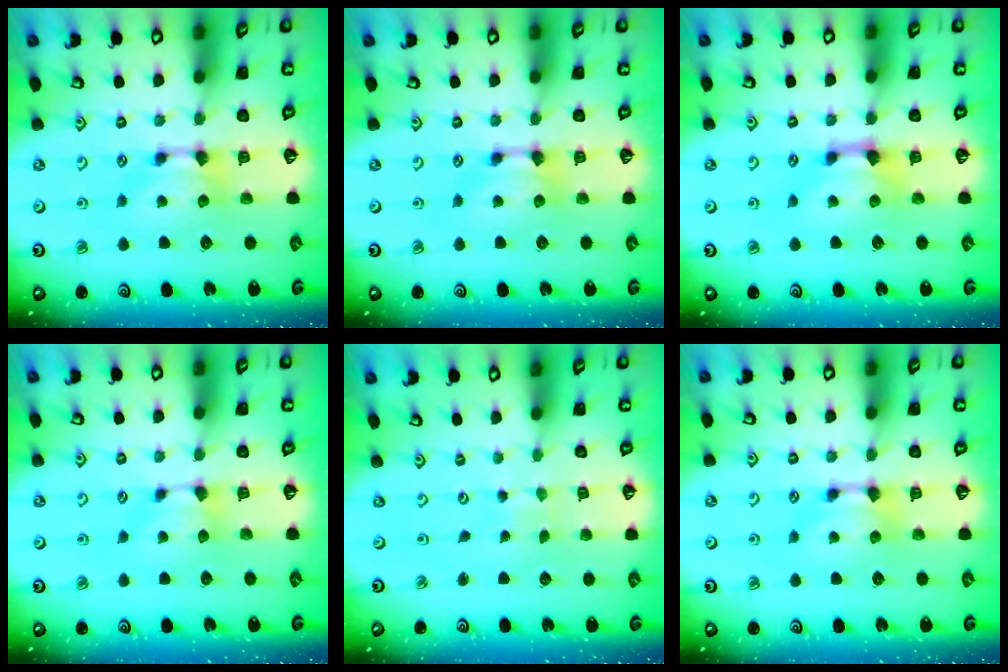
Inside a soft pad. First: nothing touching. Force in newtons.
{"total": 0.0}
{"total": 1.5, "press": 1.2, "slide": 0.9}
{"total": 0.8, "press": 0.7, "slide": 0.5}
{"total": 5.7, "press": 5.7, "slide": 0.3}
{"total": 0.0}